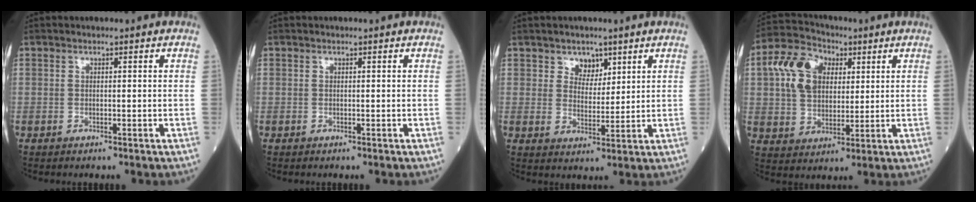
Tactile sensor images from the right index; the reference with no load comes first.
{"total": 0.0}
{"total": 3.8, "force": [2.5, 2.5, 1.4], "torque": [-0.018, -0.002, 0.045]}
{"total": 10.8, "force": [3.1, 7.3, 7.3], "torque": [-0.167, 0.035, 0.058]}